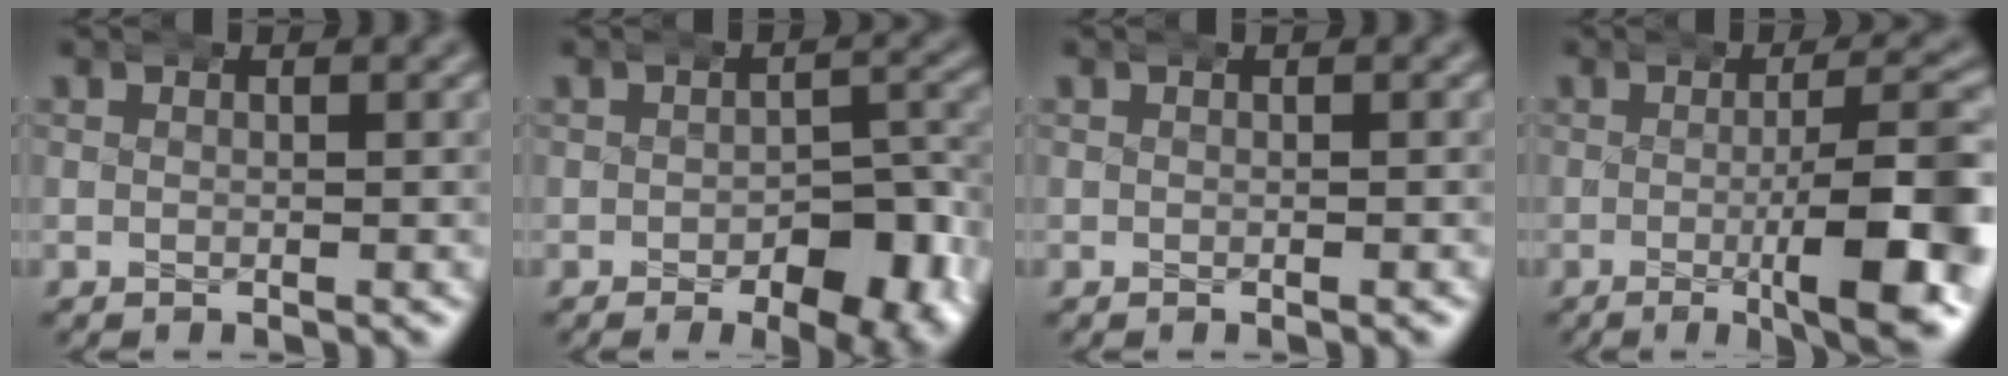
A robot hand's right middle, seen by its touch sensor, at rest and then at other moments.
{"total": 6.1, "force": [-2.5, 3.0, 4.7], "torque": [-0.060, -0.010, -0.033]}
{"total": 0.0}
{"total": 10.5, "force": [-2.6, 2.8, 9.8], "torque": [-0.119, -0.003, -0.039]}